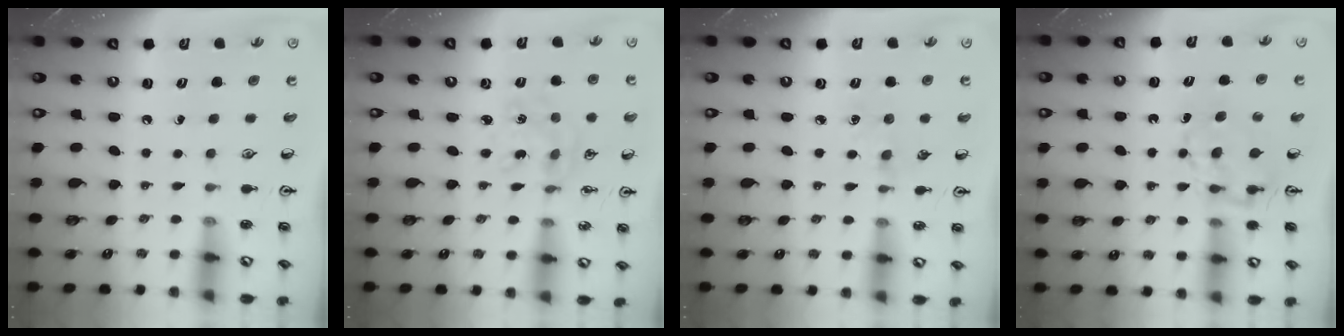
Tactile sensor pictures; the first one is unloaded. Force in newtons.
{"total": 2.4, "press": 2.3, "slide": 0.3}
{"total": 4.2, "press": 4.1, "slide": 0.6}
{"total": 6.3, "press": 6.3, "slide": 0.5}